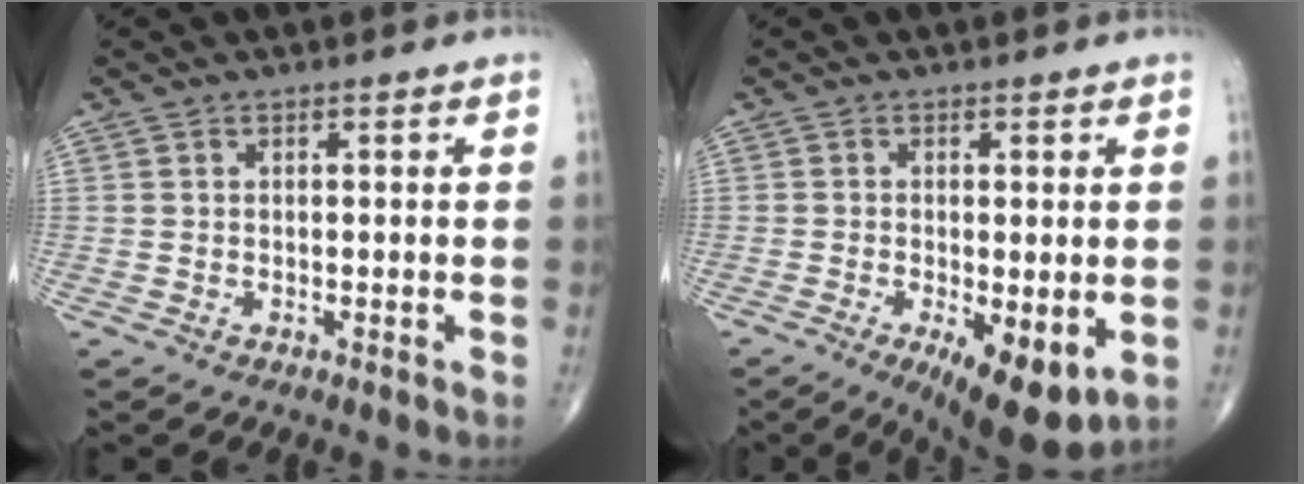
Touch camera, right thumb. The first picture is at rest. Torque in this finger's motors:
{"motor_torque": [0.04, 0.37, 0.23, 0.12, -0.02]}